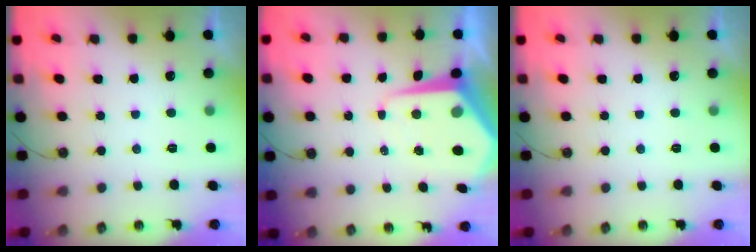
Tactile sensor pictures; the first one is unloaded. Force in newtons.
{"total": 9.3, "press": 9.3, "slide": 0.7}
{"total": 0.0}